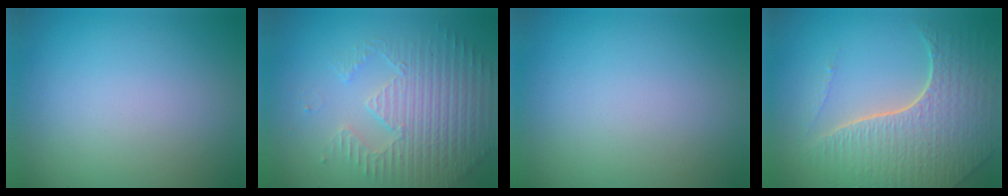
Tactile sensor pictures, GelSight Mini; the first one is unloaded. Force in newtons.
{"total": 3.9, "press": 3.8, "slide": 0.8}
{"total": 0.0}
{"total": 7.1, "press": 5.2, "slide": 4.8}